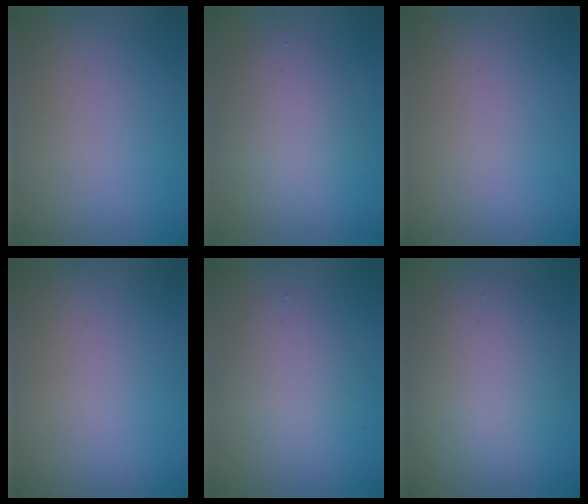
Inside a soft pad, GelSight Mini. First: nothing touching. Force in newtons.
{"total": 3.7, "press": 3.7, "slide": 0.0}
{"total": 0.0}
{"total": 0.0}
{"total": 2.8, "press": 2.8, "slide": 0.2}
{"total": 7.2, "press": 7.2, "slide": 0.6}